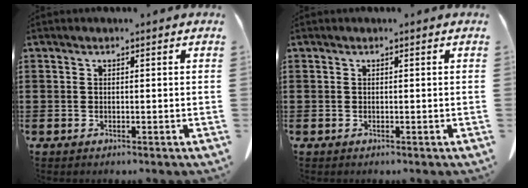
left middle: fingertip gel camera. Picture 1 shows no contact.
{"total": 0.0}